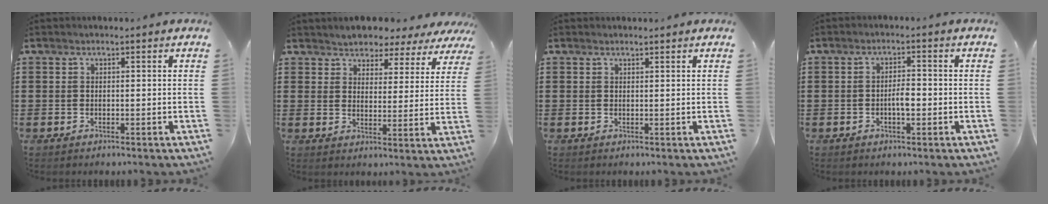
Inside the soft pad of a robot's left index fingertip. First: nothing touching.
{"total": 4.0, "force": [3.9, 0.9, -0.5], "torque": [-0.016, -0.020, 0.066]}
{"total": 0.6, "force": [0.6, 0.1, 0.2], "torque": [-0.005, 0.000, 0.011]}
{"total": 2.9, "force": [-0.7, 1.0, 2.7], "torque": [-0.042, 0.003, -0.016]}